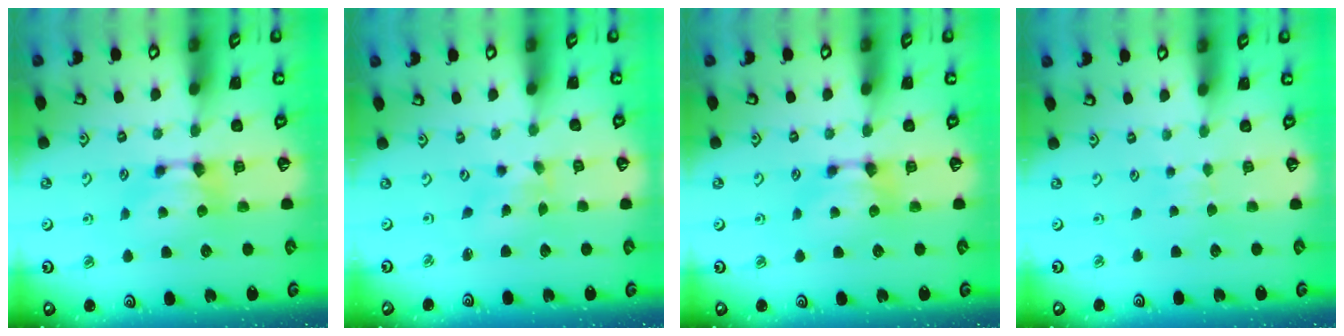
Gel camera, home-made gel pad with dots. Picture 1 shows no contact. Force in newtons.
{"total": 2.8, "press": 2.6, "slide": 1.0}
{"total": 0.0}
{"total": 3.5, "press": 3.5, "slide": 0.4}